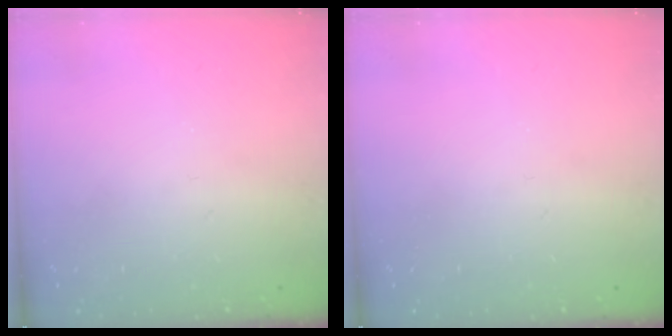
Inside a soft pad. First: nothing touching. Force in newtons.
{"total": 0.0}